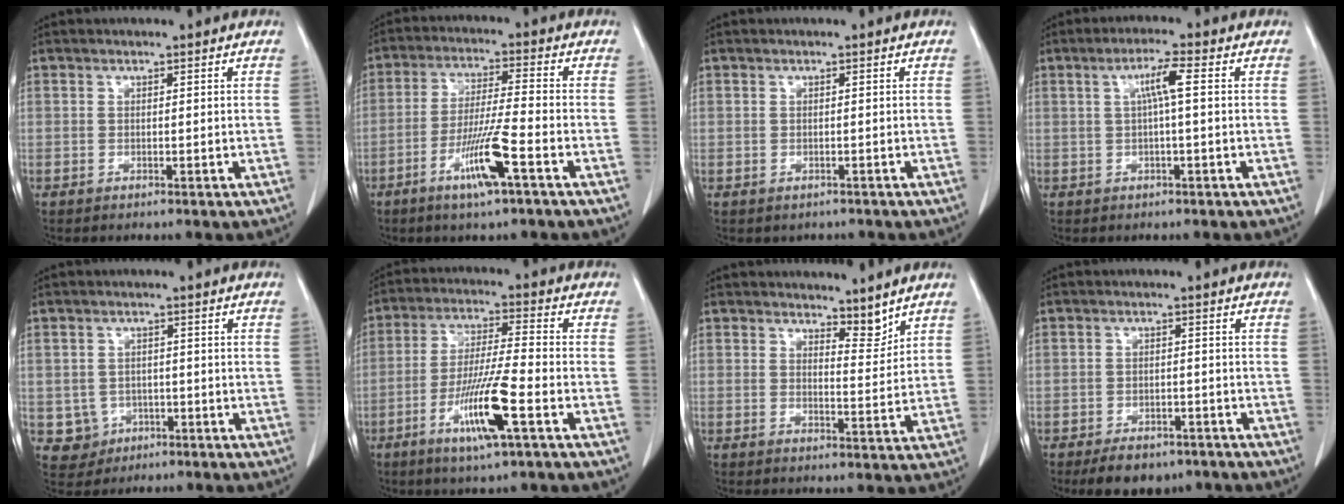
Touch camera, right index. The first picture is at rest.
{"total": 9.0, "force": [-4.3, -0.2, 7.9], "torque": [-0.153, -0.013, -0.082]}
{"total": 2.6, "force": [-1.9, 1.8, 0.1], "torque": [-0.001, 0.007, -0.024]}
{"total": 3.9, "force": [0.7, -0.1, 3.9], "torque": [-0.073, 0.010, 0.014]}
{"total": 4.2, "force": [-1.2, 4.0, 0.4], "torque": [-0.002, 0.009, -0.010]}
{"total": 11.3, "force": [-4.7, 0.2, 10.2], "torque": [-0.196, -0.016, -0.089]}
{"total": 3.4, "force": [3.1, 0.9, 1.1], "torque": [-0.012, -0.011, 0.051]}
{"total": 7.1, "force": [-5.4, 3.6, 2.8], "torque": [-0.036, 0.003, -0.075]}